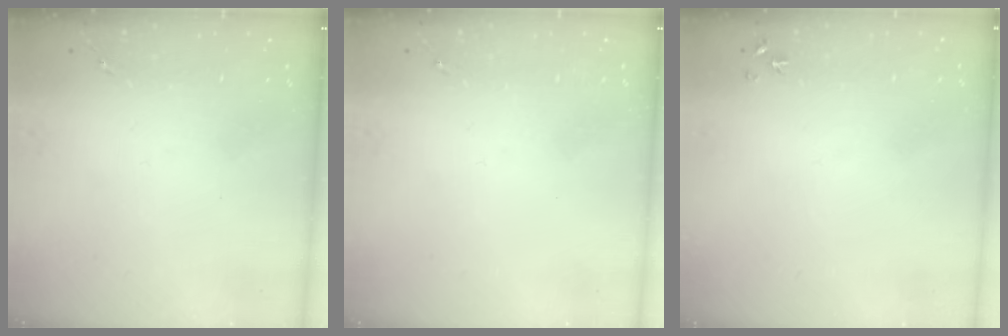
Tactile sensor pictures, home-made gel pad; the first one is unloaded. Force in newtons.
{"total": 0.0}
{"total": 3.6, "press": 3.5, "slide": 0.5}